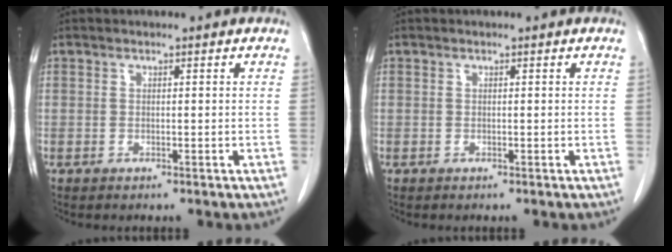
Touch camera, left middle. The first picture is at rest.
{"total": 0.0}